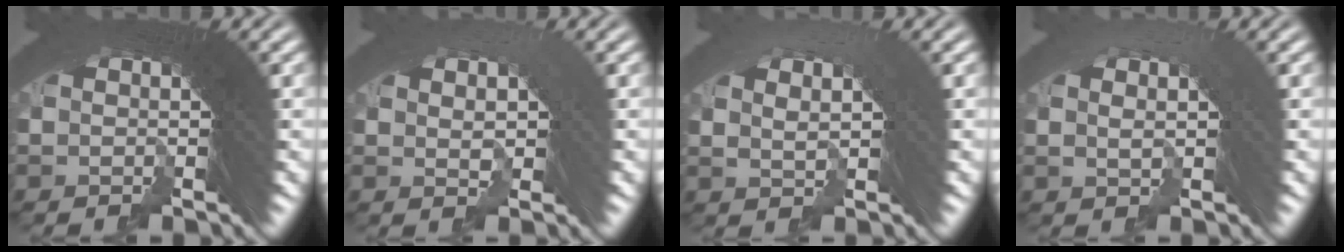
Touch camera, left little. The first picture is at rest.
{"total": 1.6, "force": [0.7, 0.5, 1.3], "torque": [-0.002, 0.012, 0.011]}
{"total": 1.3, "force": [0.5, -0.2, 1.2], "torque": [0.004, 0.011, 0.016]}
{"total": 1.0, "force": [0.3, -0.1, 1.0], "torque": [0.011, 0.016, 0.005]}